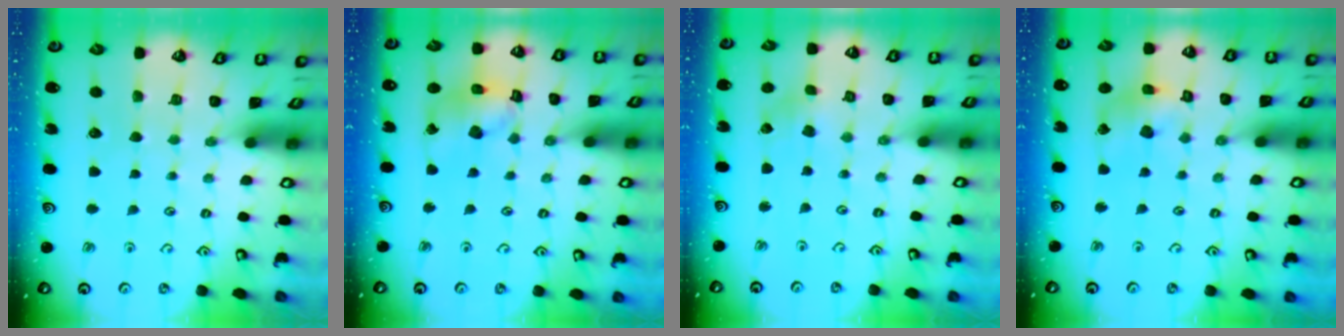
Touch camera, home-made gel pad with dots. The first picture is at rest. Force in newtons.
{"total": 12.5, "press": 12.4, "slide": 1.6}
{"total": 0.8, "press": 0.8, "slide": 0.2}
{"total": 9.4, "press": 9.3, "slide": 1.3}